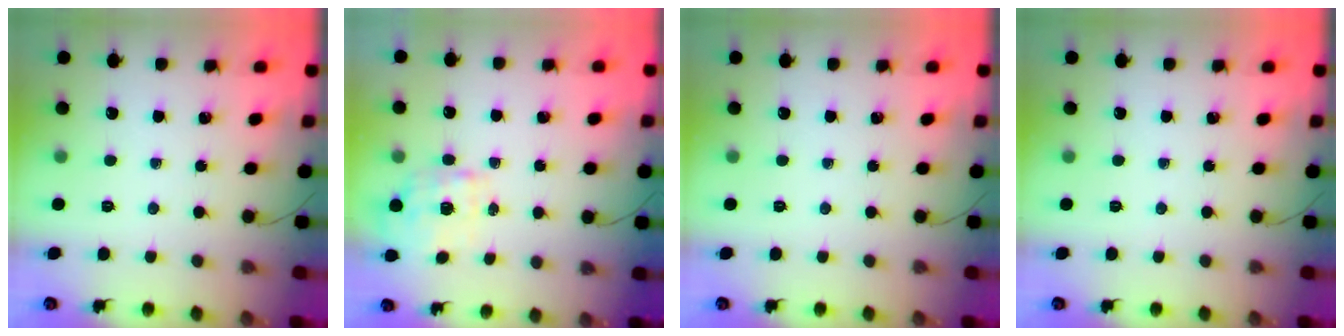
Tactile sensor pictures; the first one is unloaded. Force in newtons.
{"total": 1.2, "press": 1.0, "slide": 0.7}
{"total": 0.0}
{"total": 0.0}